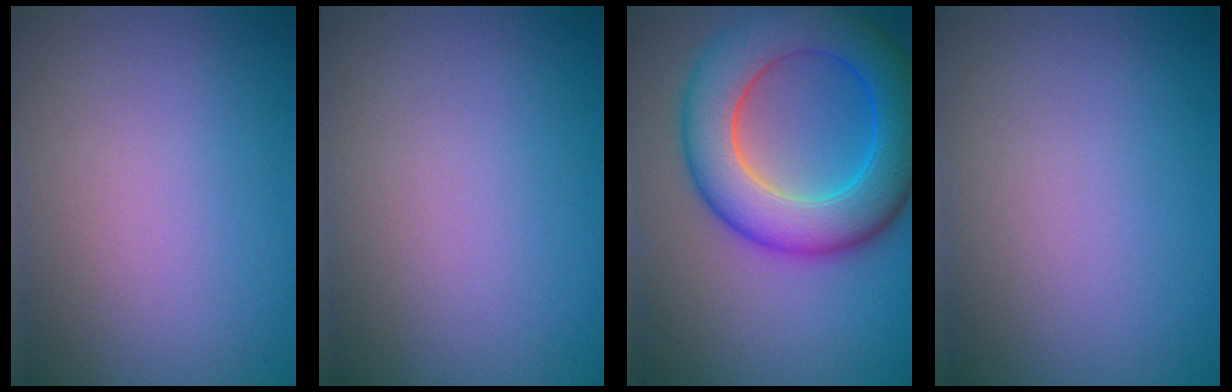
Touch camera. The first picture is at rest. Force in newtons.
{"total": 0.0}
{"total": 9.5, "press": 9.5, "slide": 0.2}
{"total": 0.0}